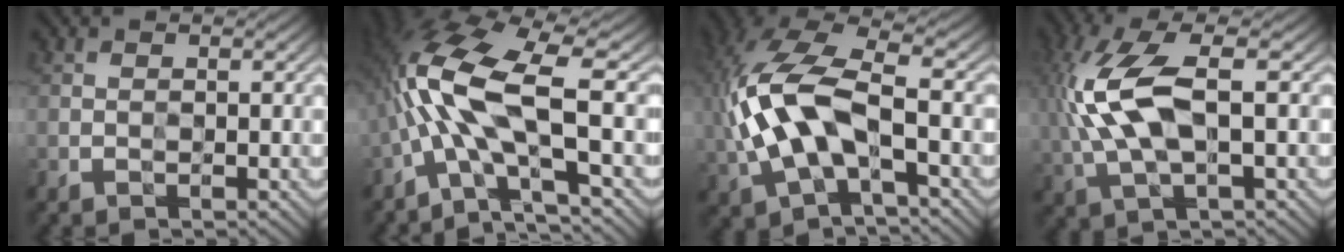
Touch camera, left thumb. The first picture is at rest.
{"total": 12.8, "force": [-0.4, 4.2, 12.1], "torque": [-0.258, 0.008, -0.015]}
{"total": 13.1, "force": [-0.1, 6.7, 11.3], "torque": [-0.272, 0.010, -0.009]}
{"total": 10.7, "force": [1.5, 4.5, 9.6], "torque": [-0.241, 0.006, 0.027]}